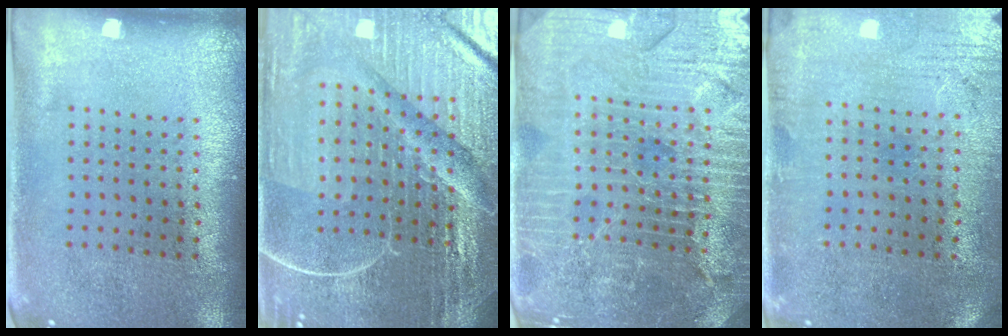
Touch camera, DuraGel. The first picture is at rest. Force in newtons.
{"total": 6.9, "press": 6.1, "slide": 3.4}
{"total": 5.3, "press": 4.8, "slide": 2.2}
{"total": 0.5, "press": 0.2, "slide": 0.5}